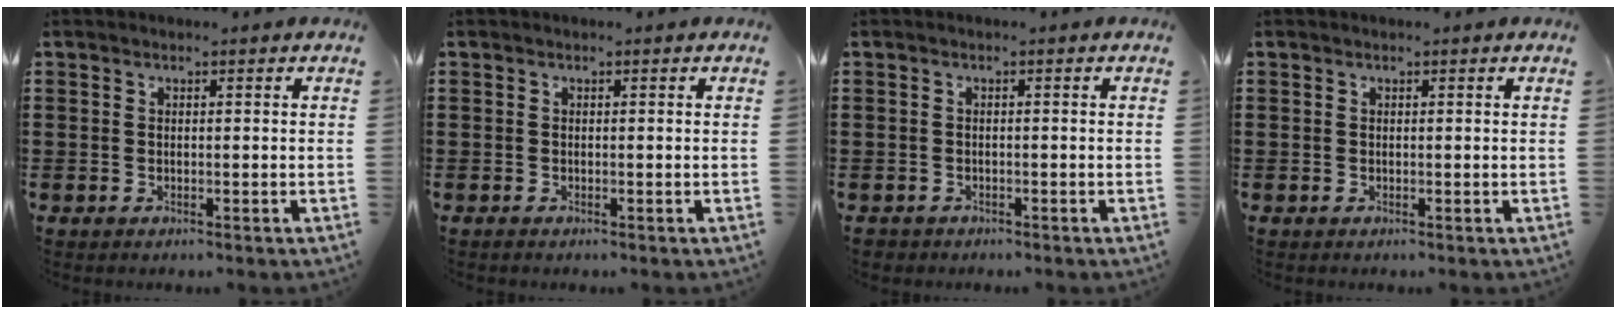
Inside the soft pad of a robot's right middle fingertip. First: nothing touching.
{"total": 0.0}
{"total": 0.9, "force": [-0.8, 0.3, -0.1], "torque": [-0.002, -0.001, -0.017]}
{"total": 0.0}